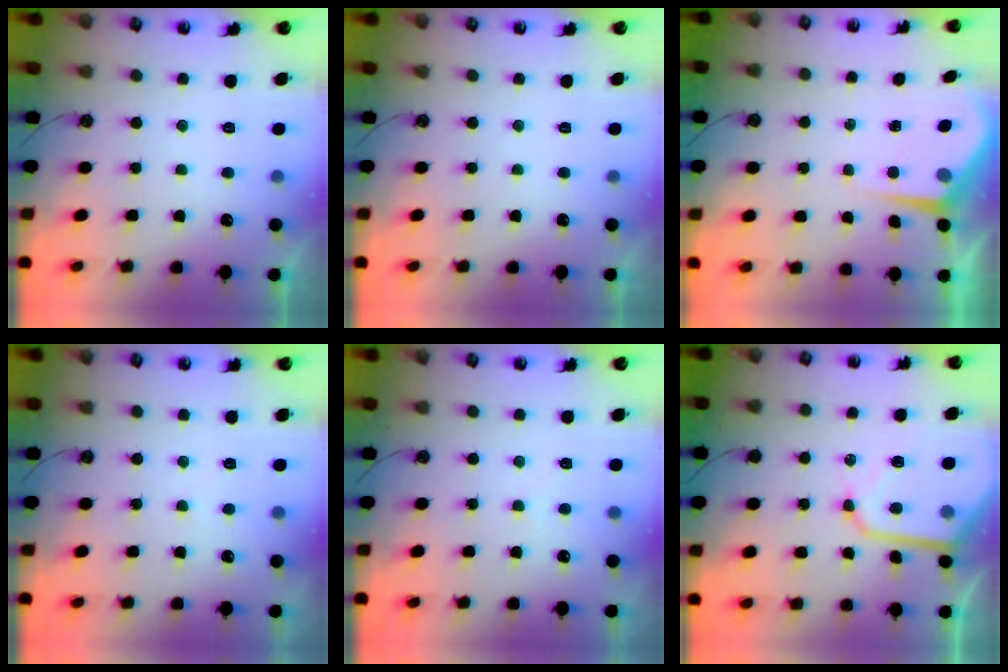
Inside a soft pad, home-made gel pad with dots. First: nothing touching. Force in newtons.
{"total": 0.0}
{"total": 4.6, "press": 4.6, "slide": 0.4}
{"total": 2.7, "press": 2.7, "slide": 0.4}
{"total": 2.9, "press": 2.9, "slide": 0.4}
{"total": 13.6, "press": 13.6, "slide": 1.2}